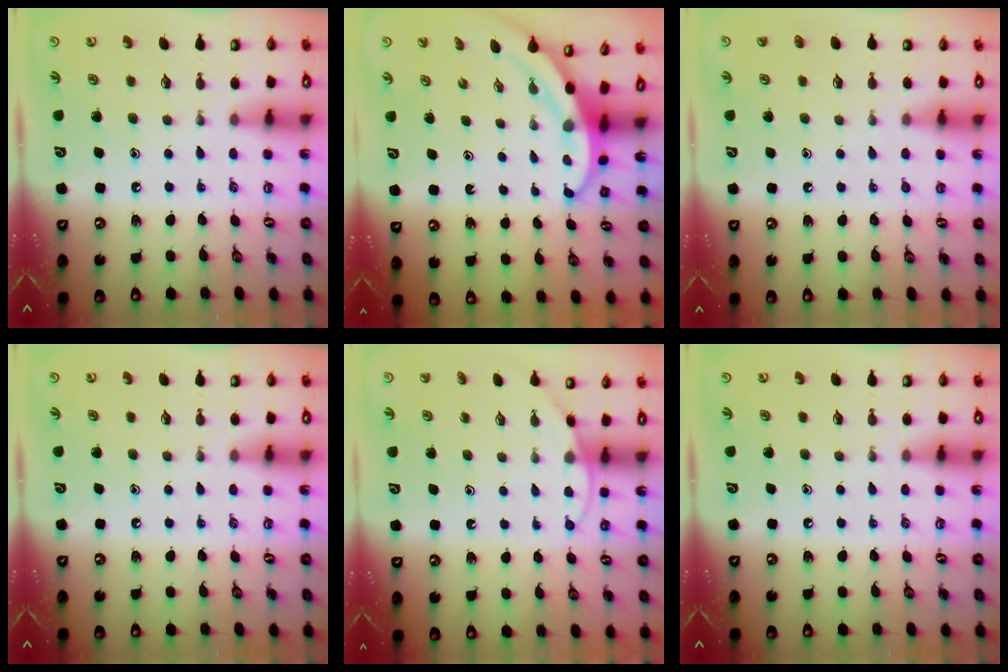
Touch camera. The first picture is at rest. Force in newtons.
{"total": 3.4, "press": 3.4, "slide": 0.1}
{"total": 1.1, "press": 1.1, "slide": 0.3}
{"total": 0.0}
{"total": 5.8, "press": 5.8, "slide": 0.4}
{"total": 0.0}